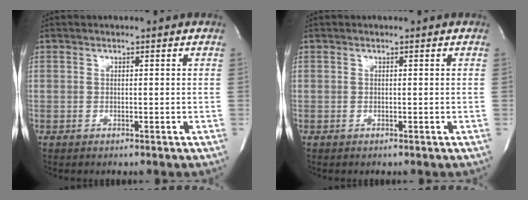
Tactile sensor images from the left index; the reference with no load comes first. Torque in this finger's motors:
{"motor_torque": [-0.14, 0.14, 0.00, 0.00]}